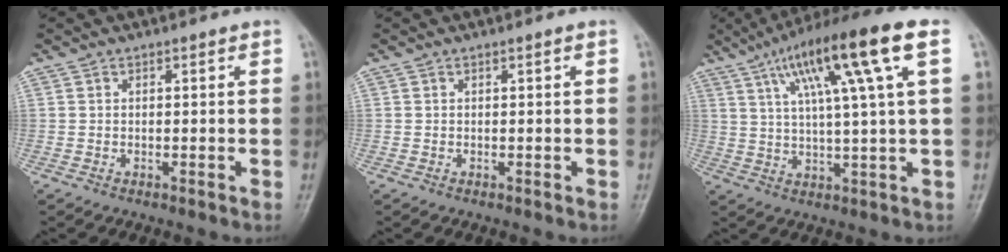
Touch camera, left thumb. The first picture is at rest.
{"total": 0.0}
{"total": 16.3, "force": [6.6, 1.3, 14.9], "torque": [-0.253, 0.009, 0.106]}